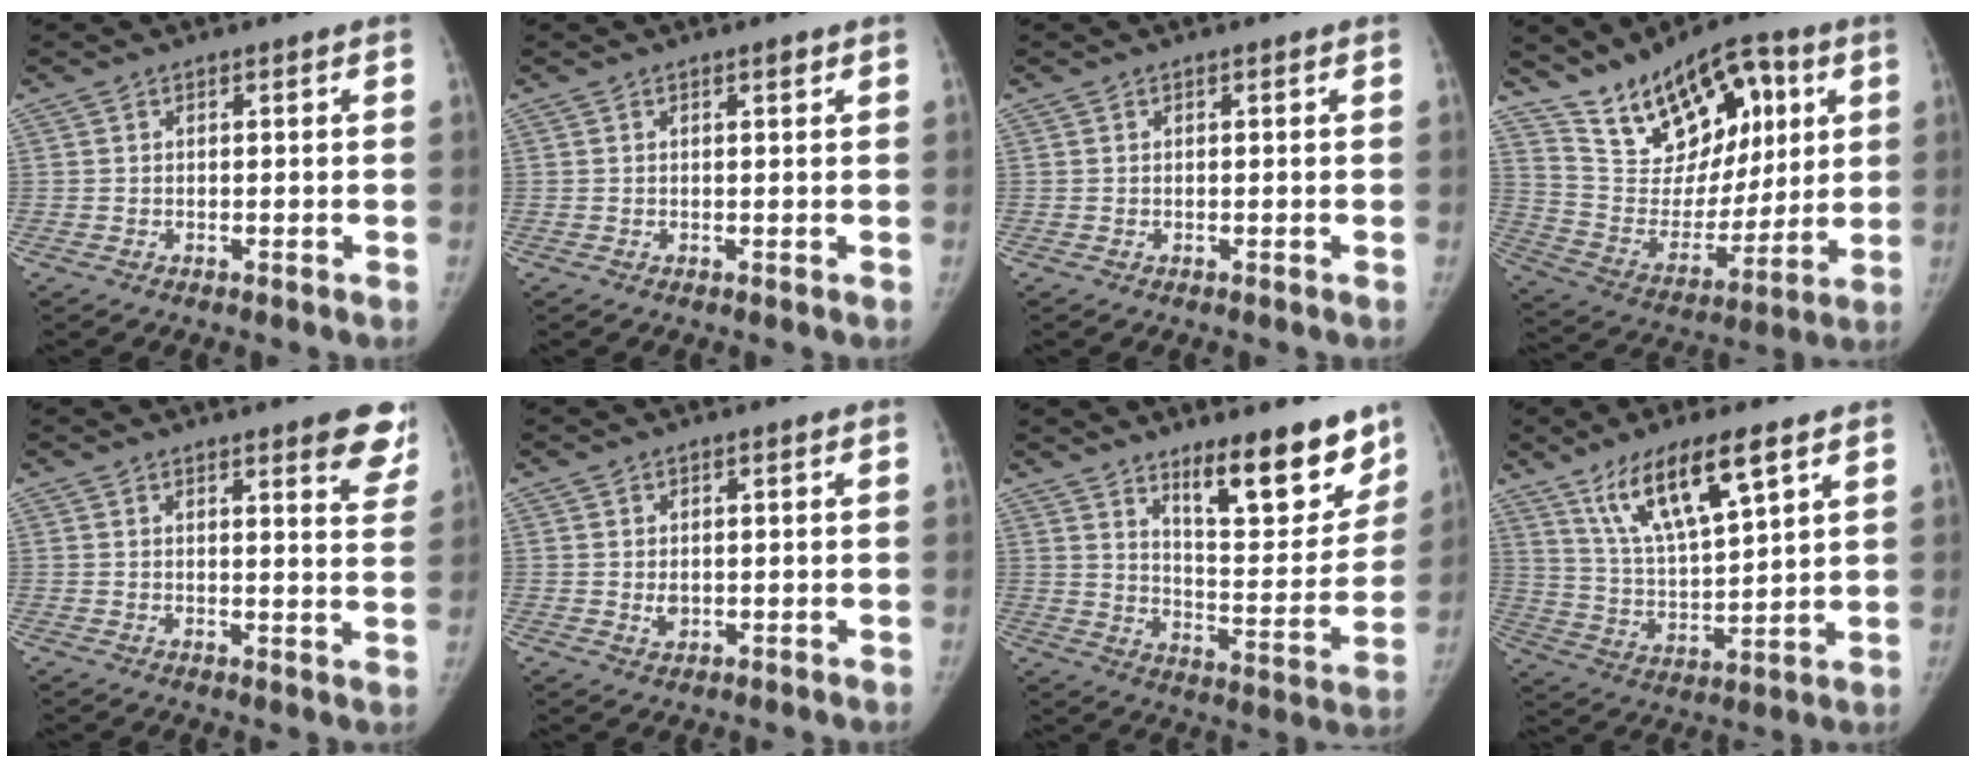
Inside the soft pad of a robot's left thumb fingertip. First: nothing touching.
{"total": 0.8, "force": [0.5, 0.2, 0.6], "torque": [-0.009, -0.002, 0.008]}
{"total": 0.0}
{"total": 21.2, "force": [10.6, 12.1, 13.7], "torque": [-0.170, -0.036, 0.192]}
{"total": 8.6, "force": [5.9, 2.2, 5.9], "torque": [-0.040, -0.029, 0.060]}
{"total": 2.1, "force": [0.1, 1.5, 1.4], "torque": [-0.017, -0.003, 0.007]}
{"total": 17.1, "force": [11.9, 5.2, 11.1], "torque": [-0.102, -0.093, 0.183]}
{"total": 15.2, "force": [8.9, 4.4, 11.5], "torque": [-0.189, -0.035, 0.172]}